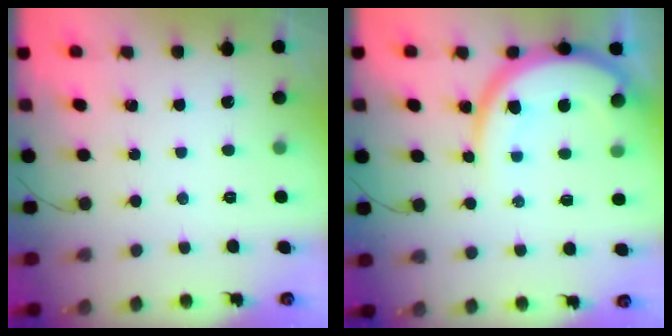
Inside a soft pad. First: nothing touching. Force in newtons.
{"total": 13.0, "press": 12.9, "slide": 1.7}